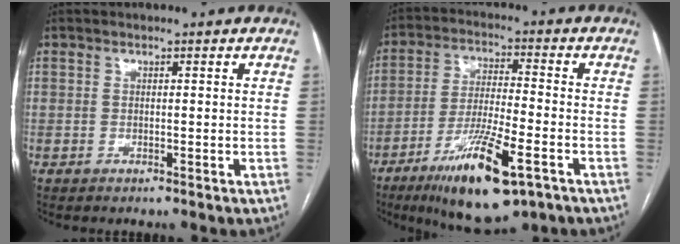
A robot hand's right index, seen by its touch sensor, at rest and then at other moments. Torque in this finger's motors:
{"motor_torque": [0.92, -0.58, 0.79, 0.17]}